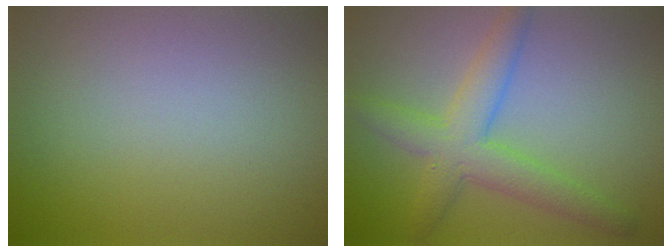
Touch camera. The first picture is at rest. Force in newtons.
{"total": 4.8, "press": 4.8, "slide": 0.1}